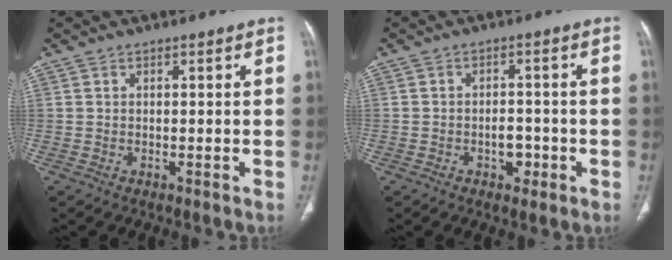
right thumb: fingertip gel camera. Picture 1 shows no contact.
{"total": 3.6, "force": [-1.4, 2.5, 2.2], "torque": [-0.013, 0.013, -0.019]}